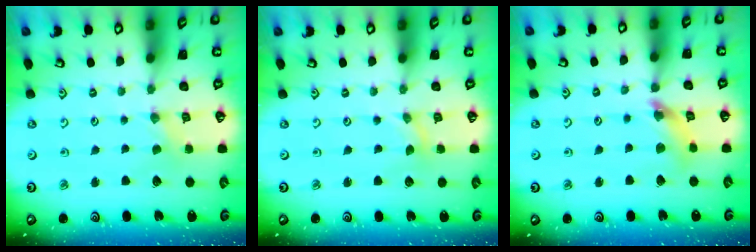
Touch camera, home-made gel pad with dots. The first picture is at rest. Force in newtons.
{"total": 0.0}
{"total": 9.1, "press": 9.1, "slide": 0.8}